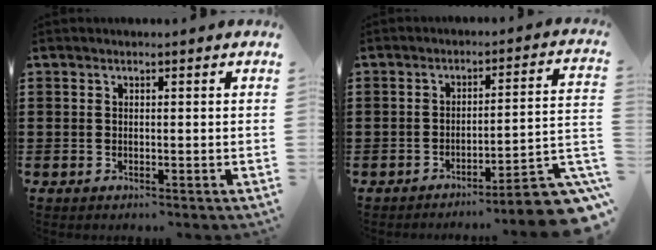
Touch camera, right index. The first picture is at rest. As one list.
[{"total": 8.0, "force": [-5.8, 0.5, 5.5], "torque": [-0.083, -0.008, -0.109]}]